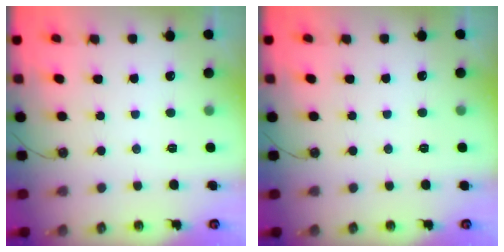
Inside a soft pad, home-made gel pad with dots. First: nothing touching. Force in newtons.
{"total": 2.1, "press": 1.5, "slide": 1.5}